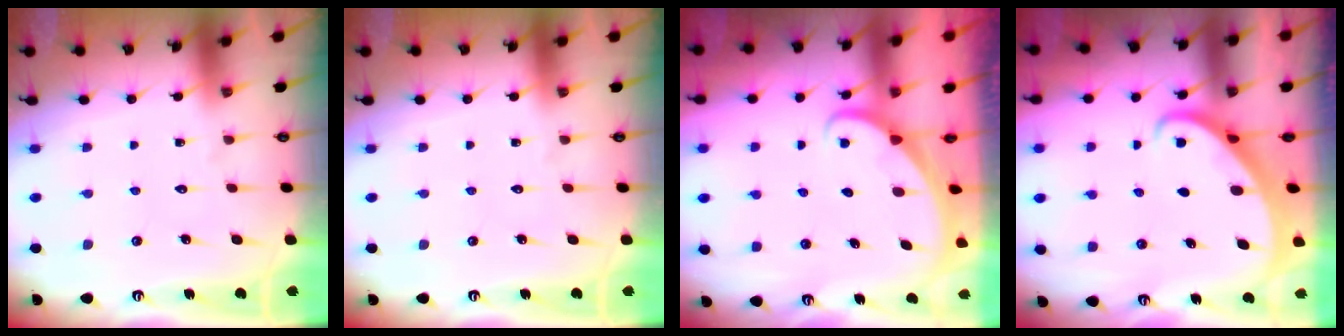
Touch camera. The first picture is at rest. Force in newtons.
{"total": 0.0}
{"total": 1.7, "press": 1.7, "slide": 0.0}
{"total": 2.5, "press": 2.5, "slide": 0.2}